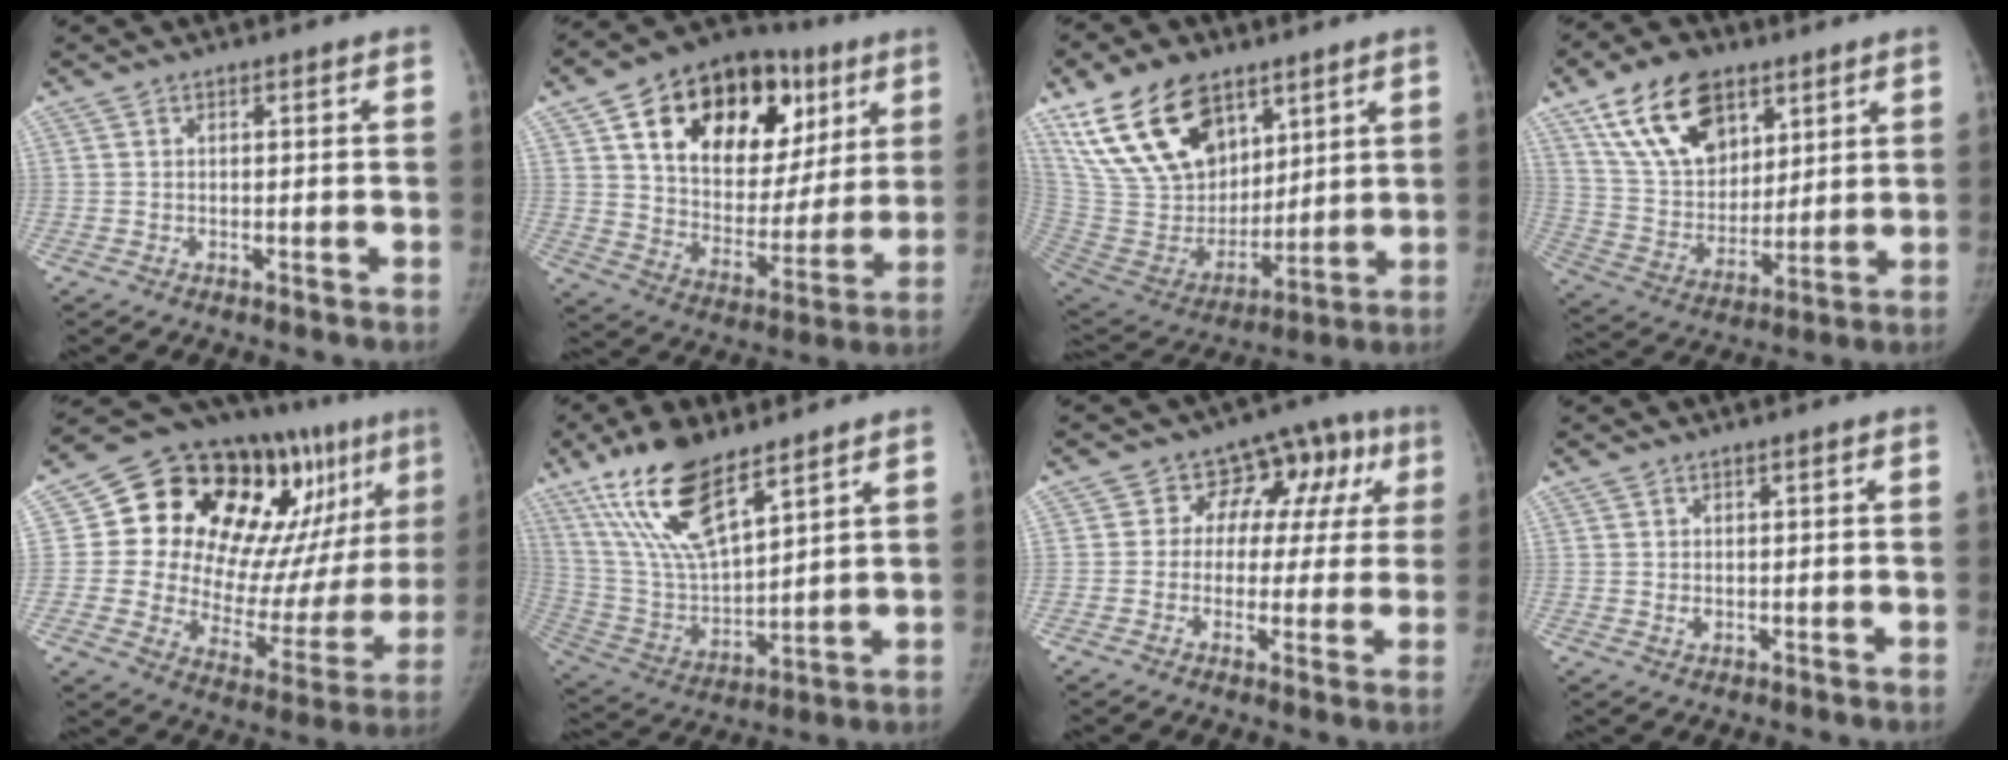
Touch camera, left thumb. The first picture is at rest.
{"total": 27.8, "force": [12.0, 17.2, 18.2], "torque": [-0.234, 0.005, 0.193]}
{"total": 22.8, "force": [13.4, 13.4, 12.6], "torque": [-0.207, -0.047, 0.258]}
{"total": 18.3, "force": [10.4, 11.1, 10.1], "torque": [-0.139, -0.038, 0.195]}
{"total": 30.3, "force": [12.6, 14.8, 23.2], "torque": [-0.286, 0.002, 0.200]}
{"total": 18.0, "force": [11.3, 6.0, 12.5], "torque": [-0.229, -0.049, 0.228]}
{"total": 11.8, "force": [2.9, 9.0, 7.1], "torque": [-0.027, 0.024, 0.029]}
{"total": 0.9, "force": [0.2, 0.6, 0.6], "torque": [-0.006, -0.002, 0.007]}